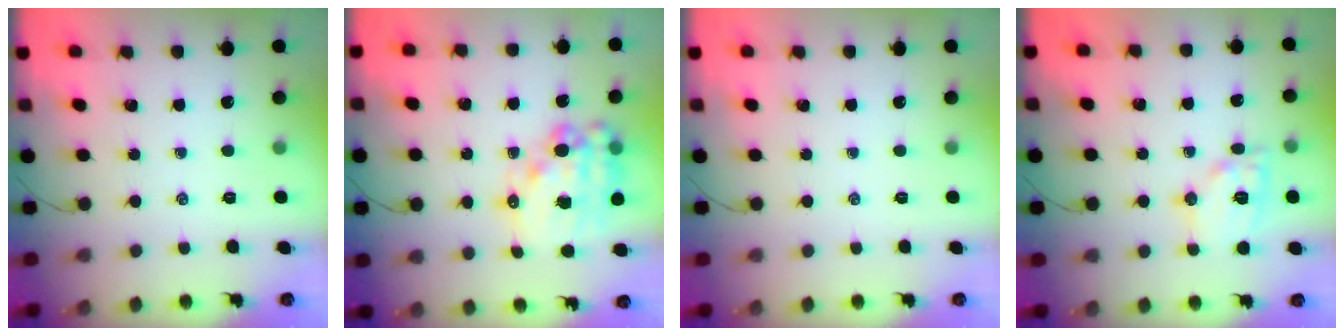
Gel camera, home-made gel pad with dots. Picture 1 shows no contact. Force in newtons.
{"total": 18.0, "press": 17.5, "slide": 3.8}
{"total": 0.0}
{"total": 11.3, "press": 11.3, "slide": 0.7}